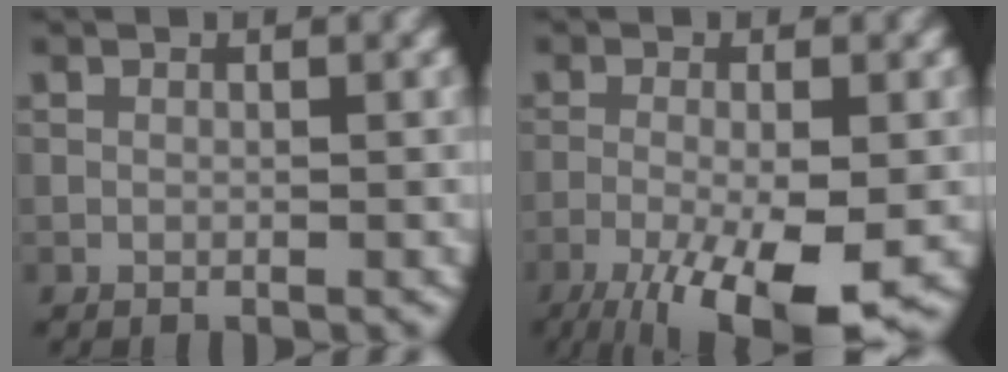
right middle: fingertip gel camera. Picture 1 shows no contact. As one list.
[{"total": 9.7, "force": [-5.0, 2.6, 7.9], "torque": [-0.142, -0.021, -0.081]}]